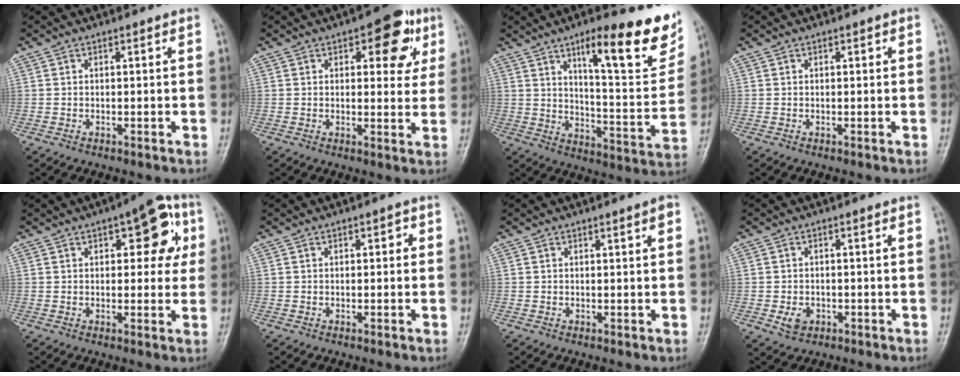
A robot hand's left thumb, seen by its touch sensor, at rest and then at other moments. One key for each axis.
{"total": 9.5, "fx": 4.0, "fy": 4.7, "fz": 7.2, "tx": -0.047, "ty": -0.007, "tz": 0.042}
{"total": 20.7, "fx": 12.2, "fy": 5.2, "fz": 15.9, "tx": -0.176, "ty": -0.061, "tz": 0.181}
{"total": 0.6, "fx": 0.2, "fy": 0.2, "fz": 0.5, "tx": -0.006, "ty": 0.001, "tz": 0.004}
{"total": 10.9, "fx": 3.5, "fy": 5.1, "fz": 8.9, "tx": -0.068, "ty": 0.006, "tz": 0.035}
{"total": 1.5, "fx": 0.3, "fy": 0.8, "fz": 1.2, "tx": -0.009, "ty": 0.004, "tz": 0.001}
{"total": 1.4, "fx": 0.7, "fy": 0.0, "fz": 1.2, "tx": -0.019, "ty": -0.001, "tz": 0.009}
{"total": 2.9, "fx": -1.0, "fy": 2.2, "fz": 1.6, "tx": -0.023, "ty": 0.002, "tz": -0.012}